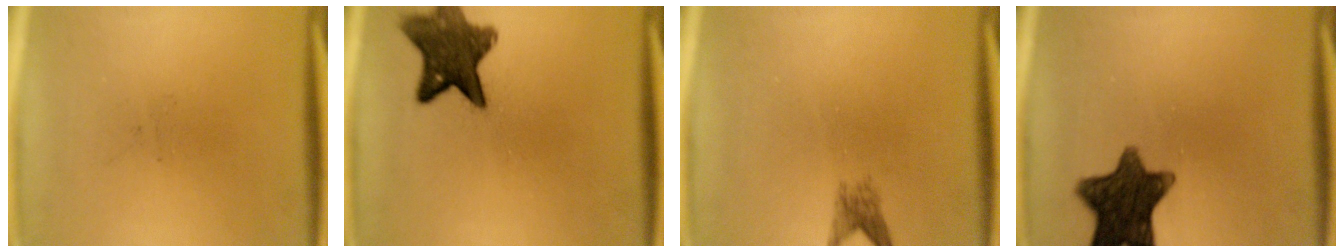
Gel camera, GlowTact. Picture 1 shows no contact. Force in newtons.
{"total": 10.1}
{"total": 1.9}
{"total": 11.9}